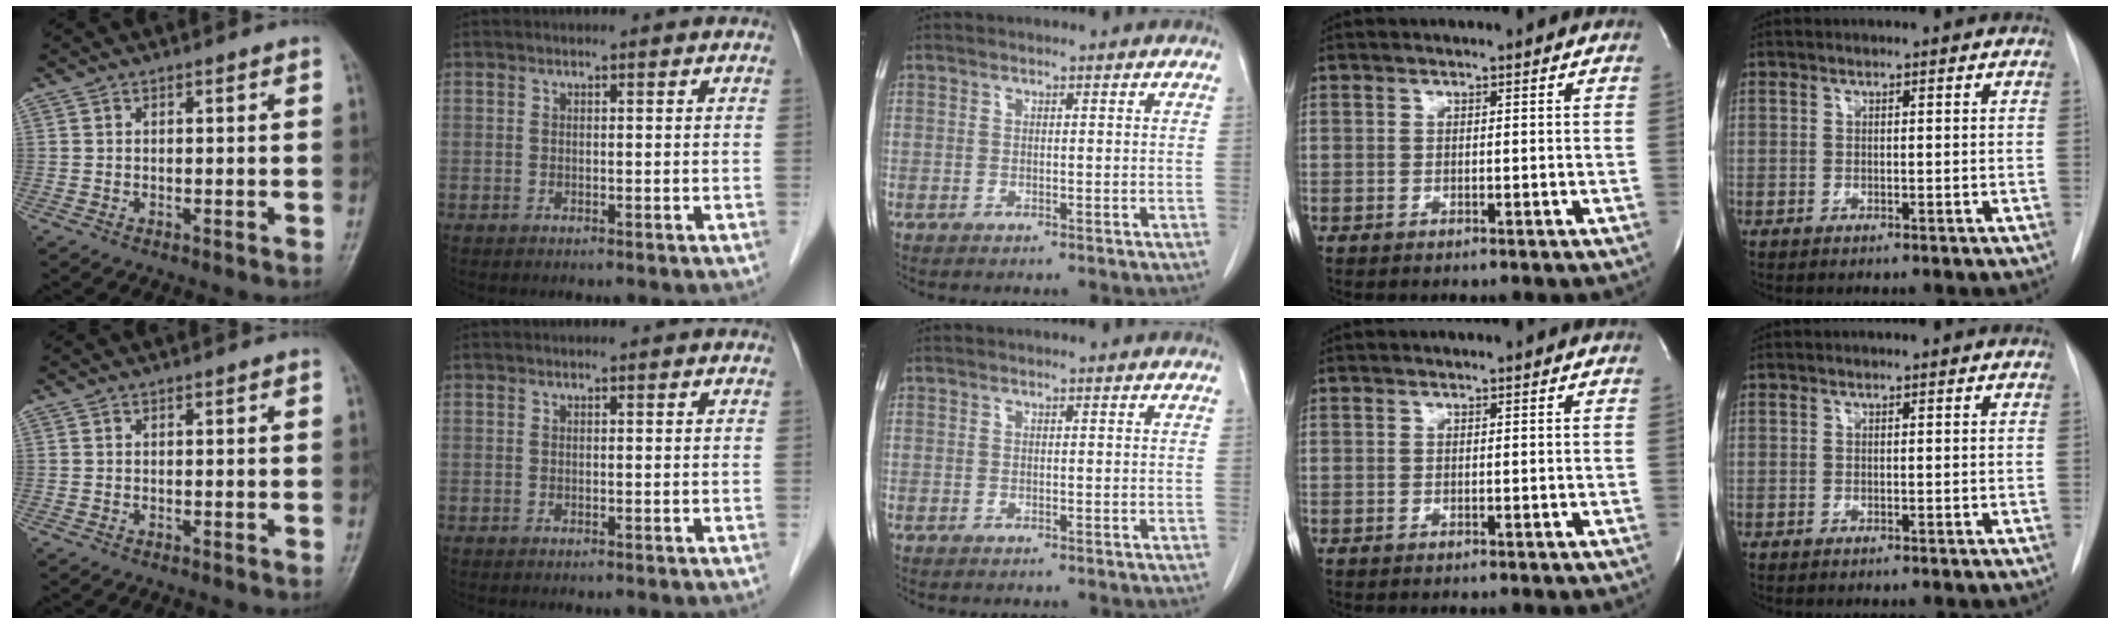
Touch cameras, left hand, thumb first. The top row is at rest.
{}